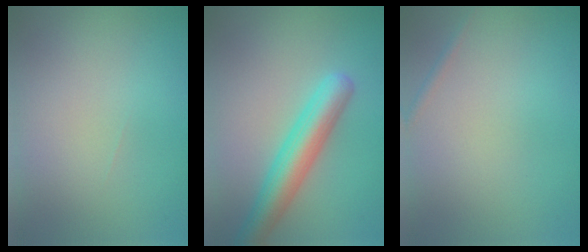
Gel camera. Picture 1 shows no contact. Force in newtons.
{"total": 5.1, "press": 5.1, "slide": 0.3}
{"total": 0.6, "press": 0.6, "slide": 0.0}